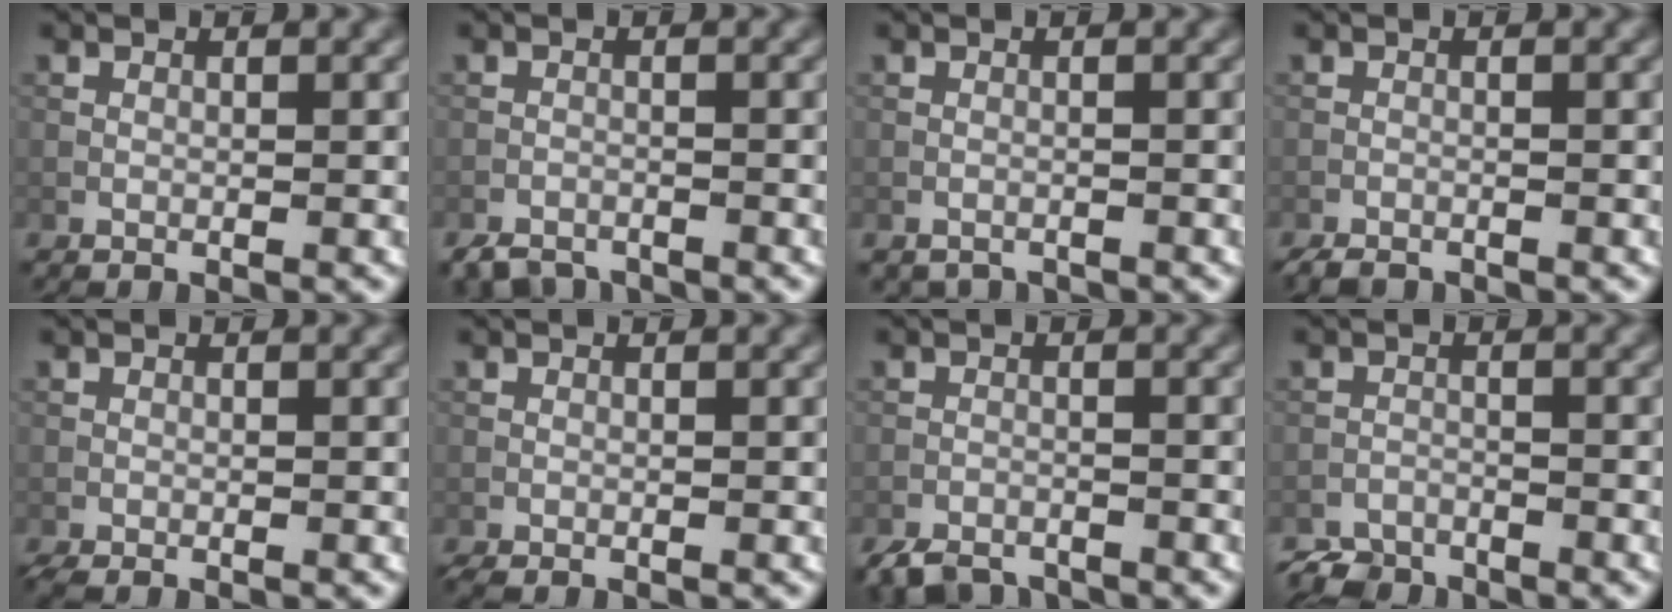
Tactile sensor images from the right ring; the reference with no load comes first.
{"total": 2.2, "force": [-2.0, 0.8, 0.5], "torque": [-0.006, -0.004, -0.041]}
{"total": 1.5, "force": [-1.5, 0.3, 0.0], "torque": [0.002, -0.005, -0.023]}
{"total": 1.7, "force": [-1.6, 0.5, 0.5], "torque": [-0.010, -0.003, -0.029]}
{"total": 1.4, "force": [-1.1, 0.5, 0.6], "torque": [-0.016, -0.004, -0.023]}
{"total": 1.0, "force": [-0.8, 0.3, 0.4], "torque": [-0.011, -0.002, -0.016]}
{"total": 3.2, "force": [-2.8, 1.2, 1.0], "torque": [-0.016, -0.007, -0.054]}
{"total": 3.1, "force": [-3.0, 0.8, 0.4], "torque": [-0.010, -0.005, -0.053]}